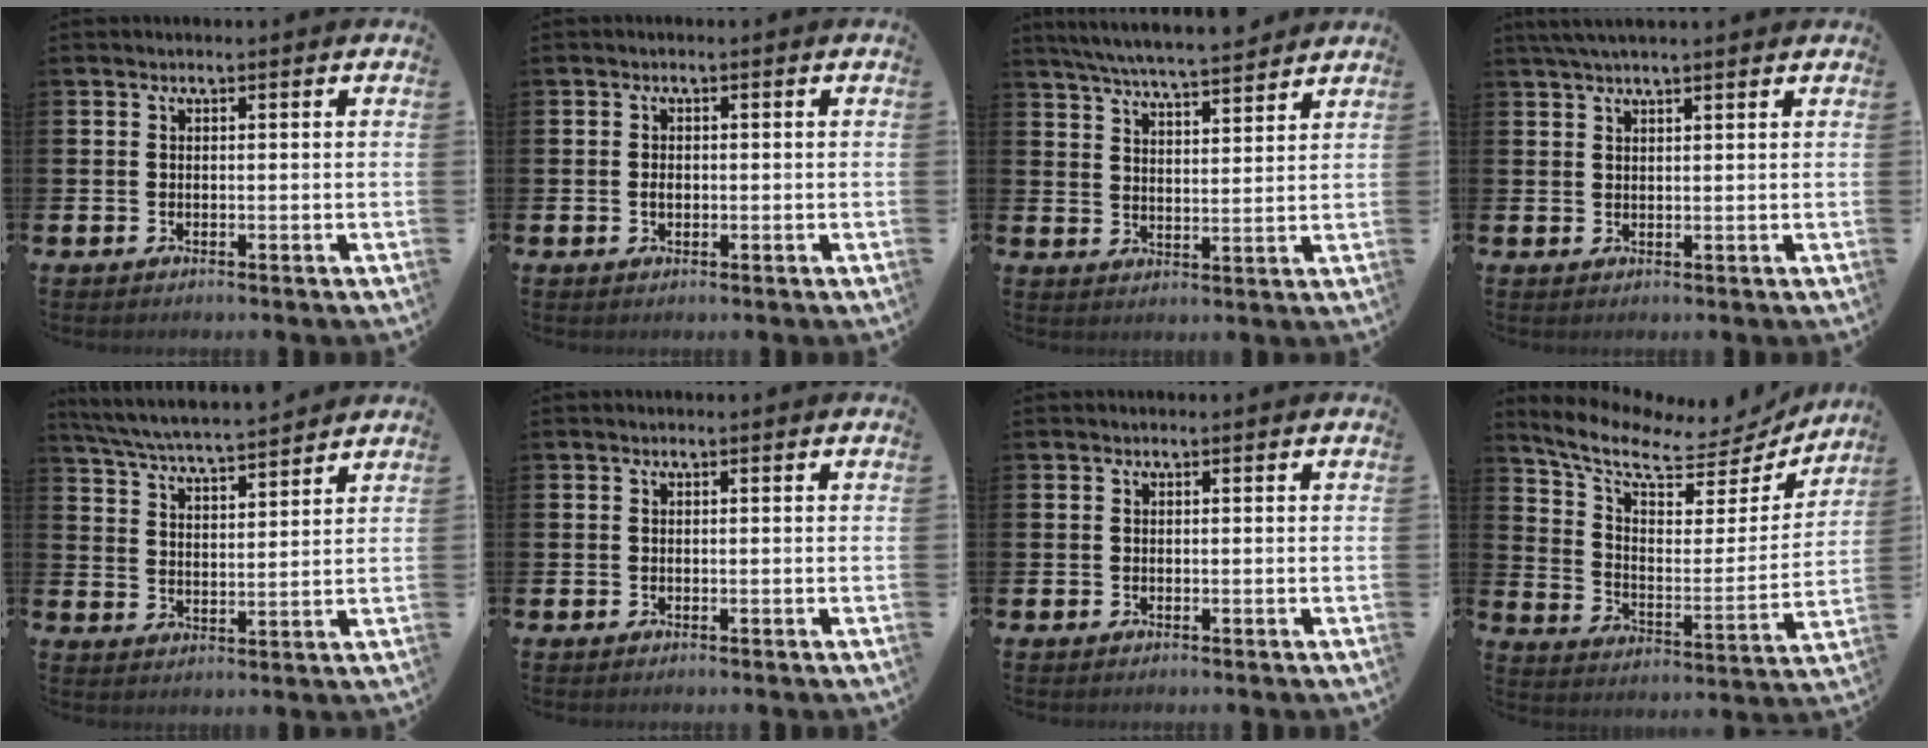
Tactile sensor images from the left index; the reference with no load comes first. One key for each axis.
{"total": 1.3, "fx": -0.2, "fy": 0.9, "fz": 0.9, "tx": -0.007, "ty": 0.001, "tz": -0.007}
{"total": 6.0, "fx": 5.8, "fy": 0.0, "fz": 1.4, "tx": -0.051, "ty": -0.033, "tz": 0.104}
{"total": 2.6, "fx": 2.3, "fy": 0.1, "fz": 1.2, "tx": -0.026, "ty": -0.002, "tz": 0.041}
{"total": 5.9, "fx": 5.8, "fy": 0.0, "fz": 1.3, "tx": -0.052, "ty": -0.041, "tz": 0.101}
{"total": 0.0}
{"total": 0.0}
{"total": 8.5, "fx": 7.0, "fy": 3.1, "fz": 3.7, "tx": -0.105, "ty": -0.050, "tz": 0.114}